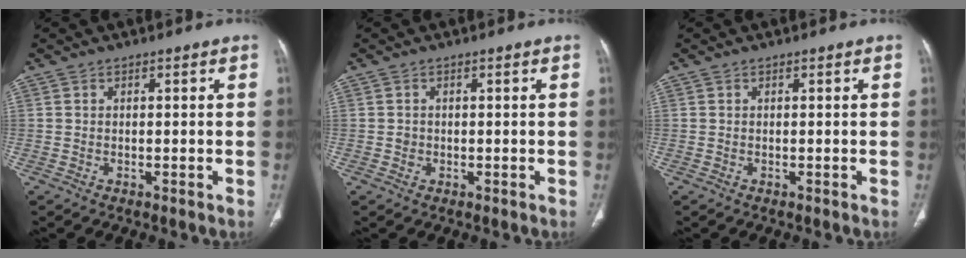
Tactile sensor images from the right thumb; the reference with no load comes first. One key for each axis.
{"total": 0.8, "fx": 0.0, "fy": 0.7, "fz": 0.3, "tx": -0.001, "ty": 0.002, "tz": 0.001}
{"total": 0.0}